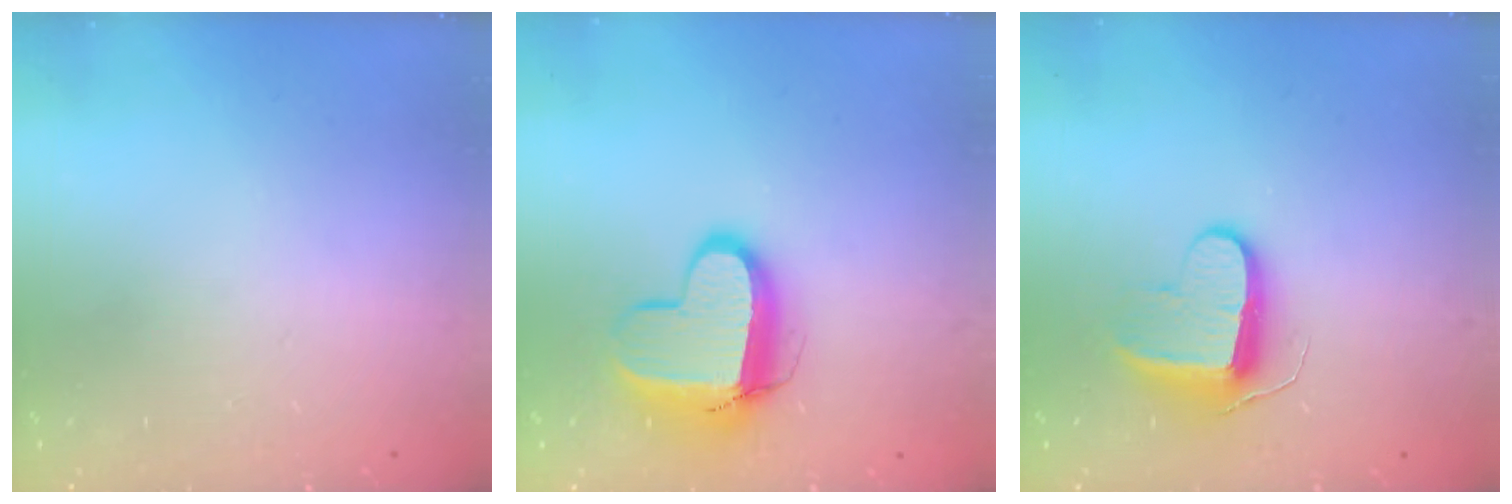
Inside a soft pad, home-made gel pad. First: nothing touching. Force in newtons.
{"total": 11.2, "press": 11.2, "slide": 0.9}
{"total": 9.6, "press": 9.6, "slide": 0.3}